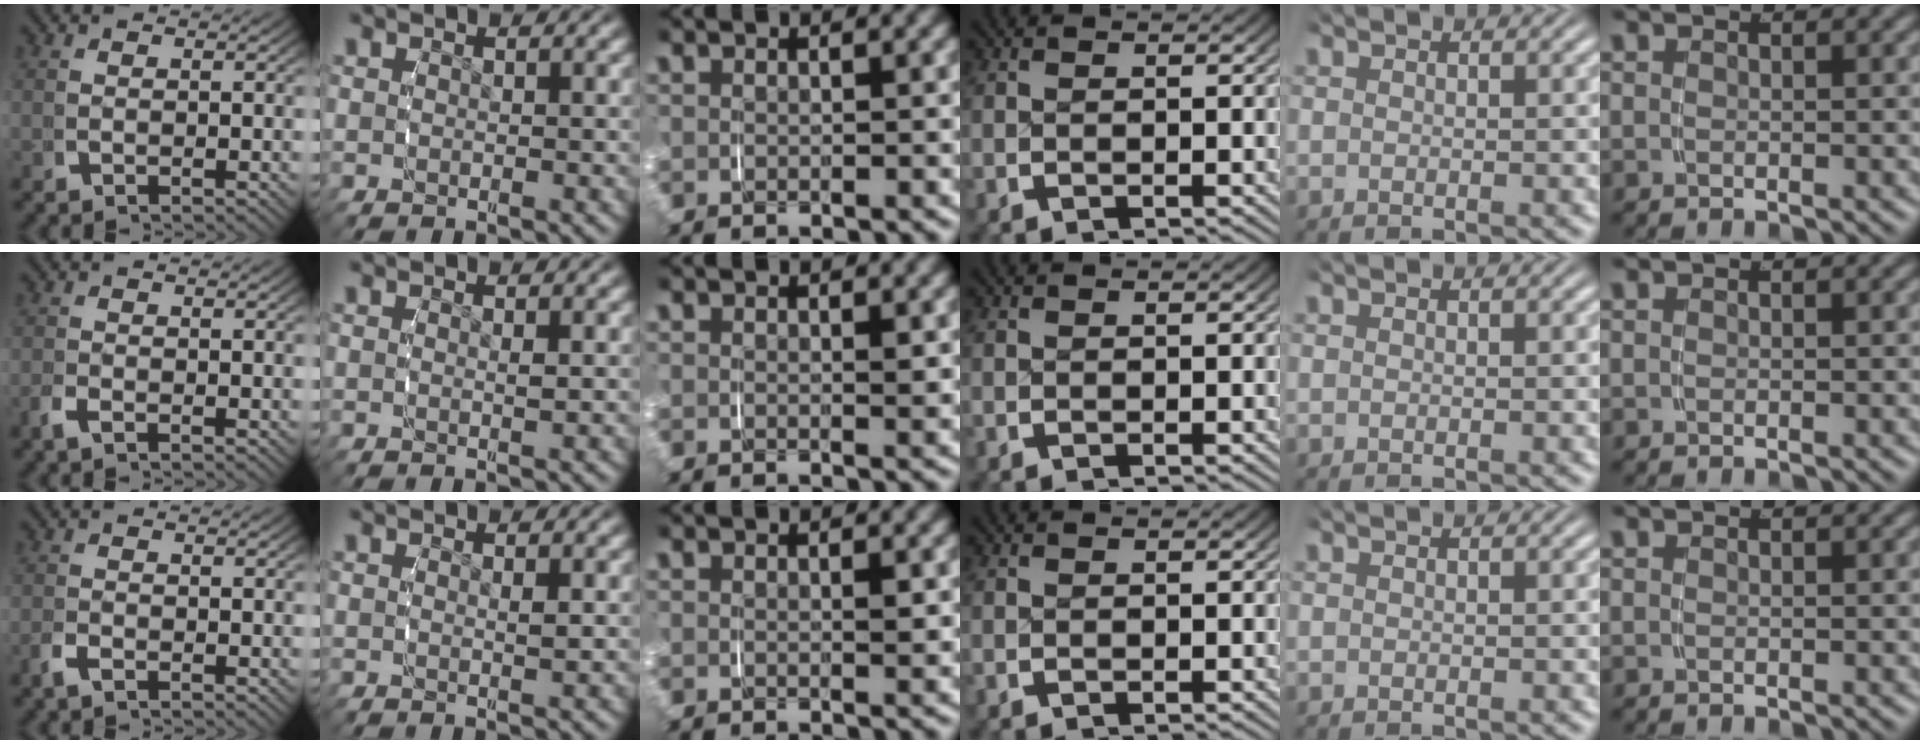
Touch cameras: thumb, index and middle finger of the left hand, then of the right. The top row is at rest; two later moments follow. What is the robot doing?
{"motion": "grasp_and_lifting", "object": "toothpaste"}